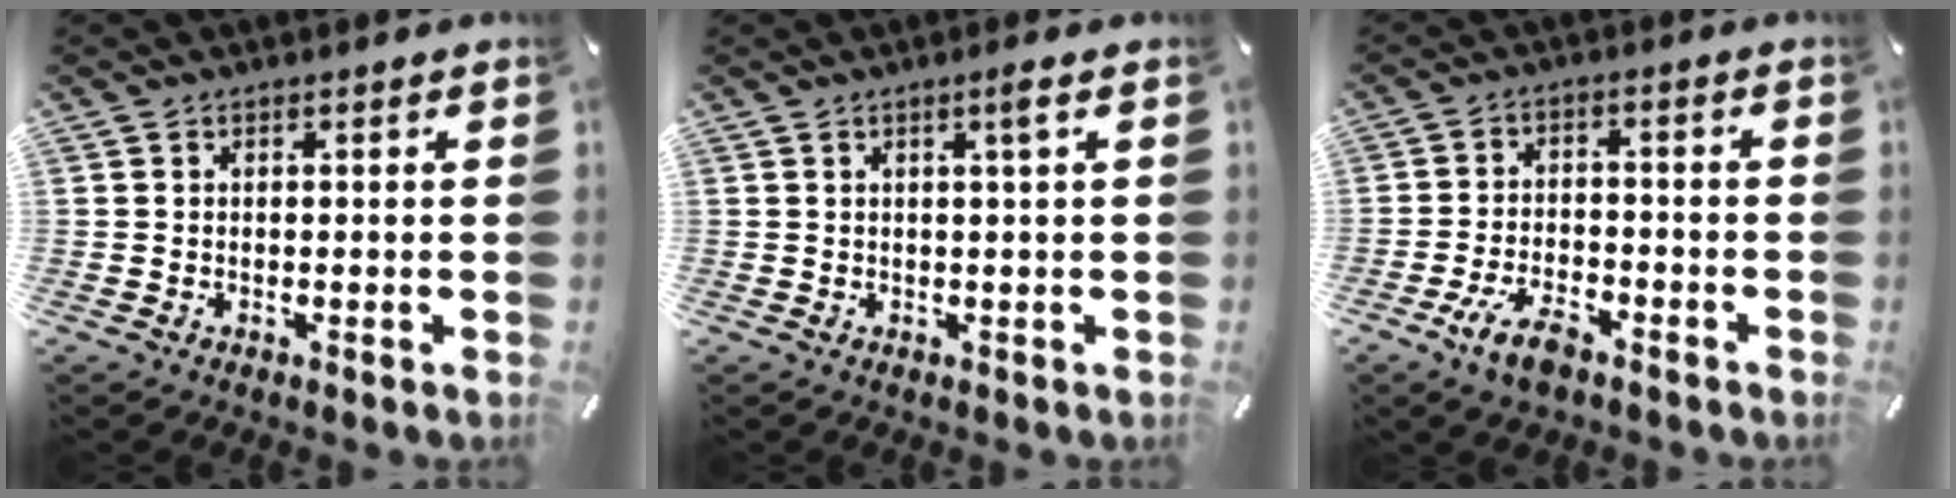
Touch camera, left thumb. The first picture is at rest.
{"total": 2.3, "force": [0.9, -0.1, 2.1], "torque": [-0.033, -0.005, 0.012]}
{"total": 7.9, "force": [-4.9, 3.5, 5.1], "torque": [-0.106, 0.018, -0.089]}